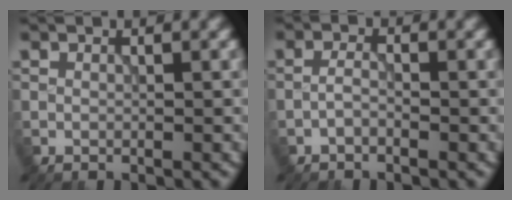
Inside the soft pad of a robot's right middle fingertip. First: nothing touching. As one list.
[{"total": 1.1, "force": [-0.8, 0.3, 0.7], "torque": [-0.016, 0.004, -0.019]}]